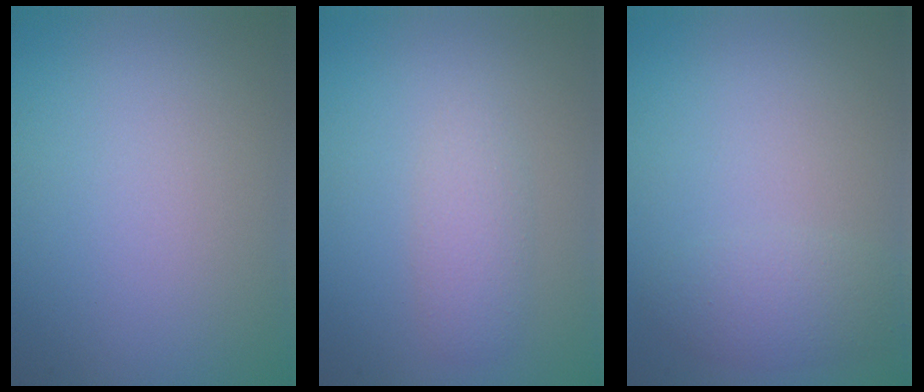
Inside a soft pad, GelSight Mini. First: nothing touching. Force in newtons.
{"total": 2.1, "press": 2.1, "slide": 0.0}
{"total": 2.3, "press": 2.3, "slide": 0.0}